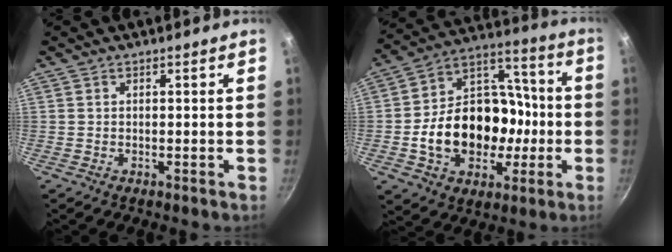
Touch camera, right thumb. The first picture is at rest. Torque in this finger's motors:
{"motor_torque": [2.53, 2.47, 1.55, -1.02, 0.24]}